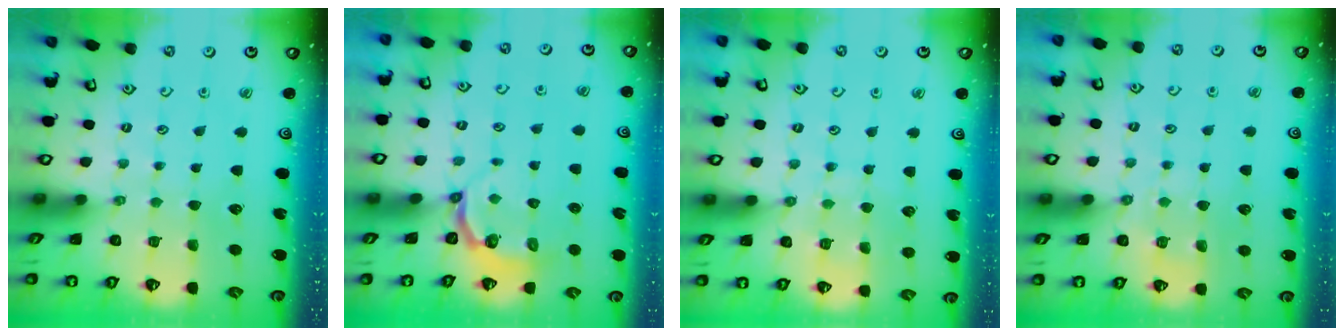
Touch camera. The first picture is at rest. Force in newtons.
{"total": 3.9, "press": 2.8, "slide": 2.7}
{"total": 6.7, "press": 6.6, "slide": 0.6}
{"total": 5.5, "press": 5.4, "slide": 0.9}